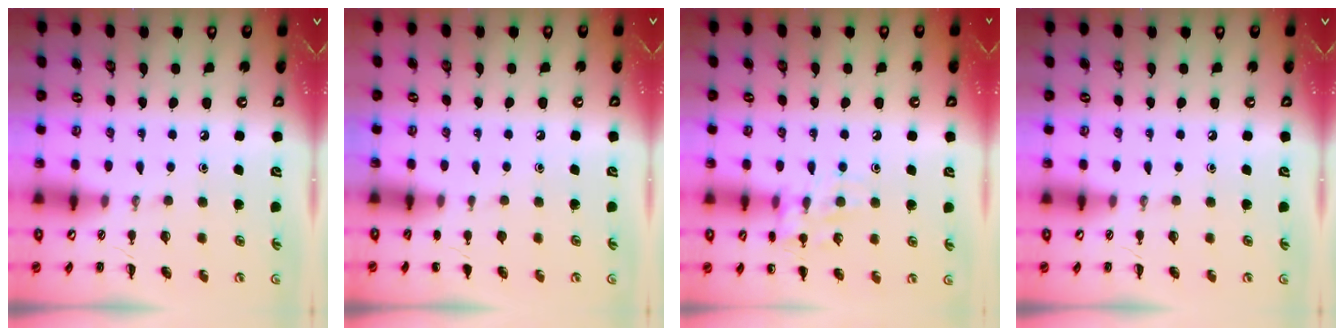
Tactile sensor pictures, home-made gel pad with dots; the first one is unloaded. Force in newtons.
{"total": 1.2, "press": 1.2, "slide": 0.1}
{"total": 10.5, "press": 10.5, "slide": 0.8}
{"total": 0.0}